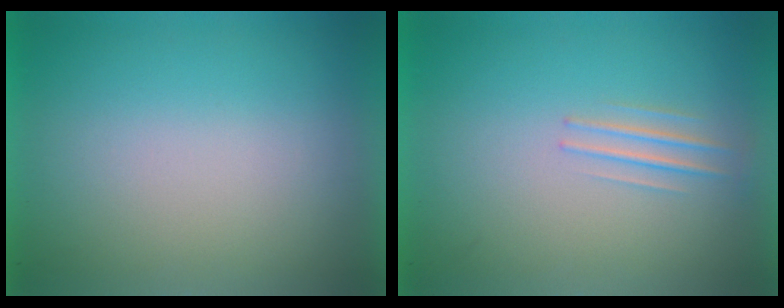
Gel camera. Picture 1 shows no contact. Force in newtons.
{"total": 1.3}